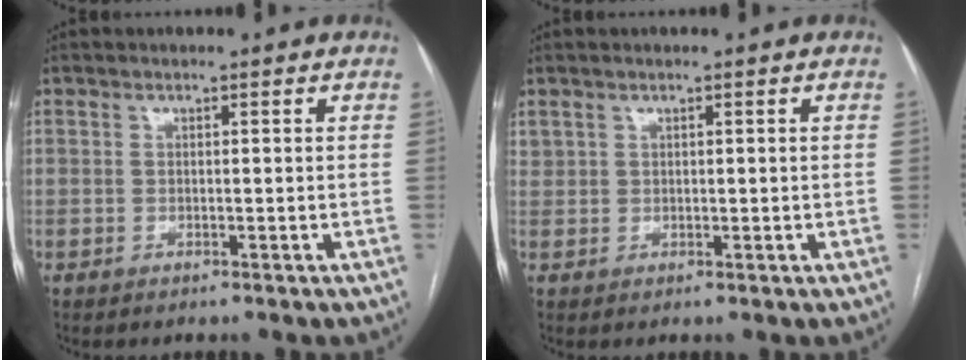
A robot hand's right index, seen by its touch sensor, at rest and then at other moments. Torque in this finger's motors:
{"motor_torque": [-0.23, 0.21, 0.02, 0.00]}